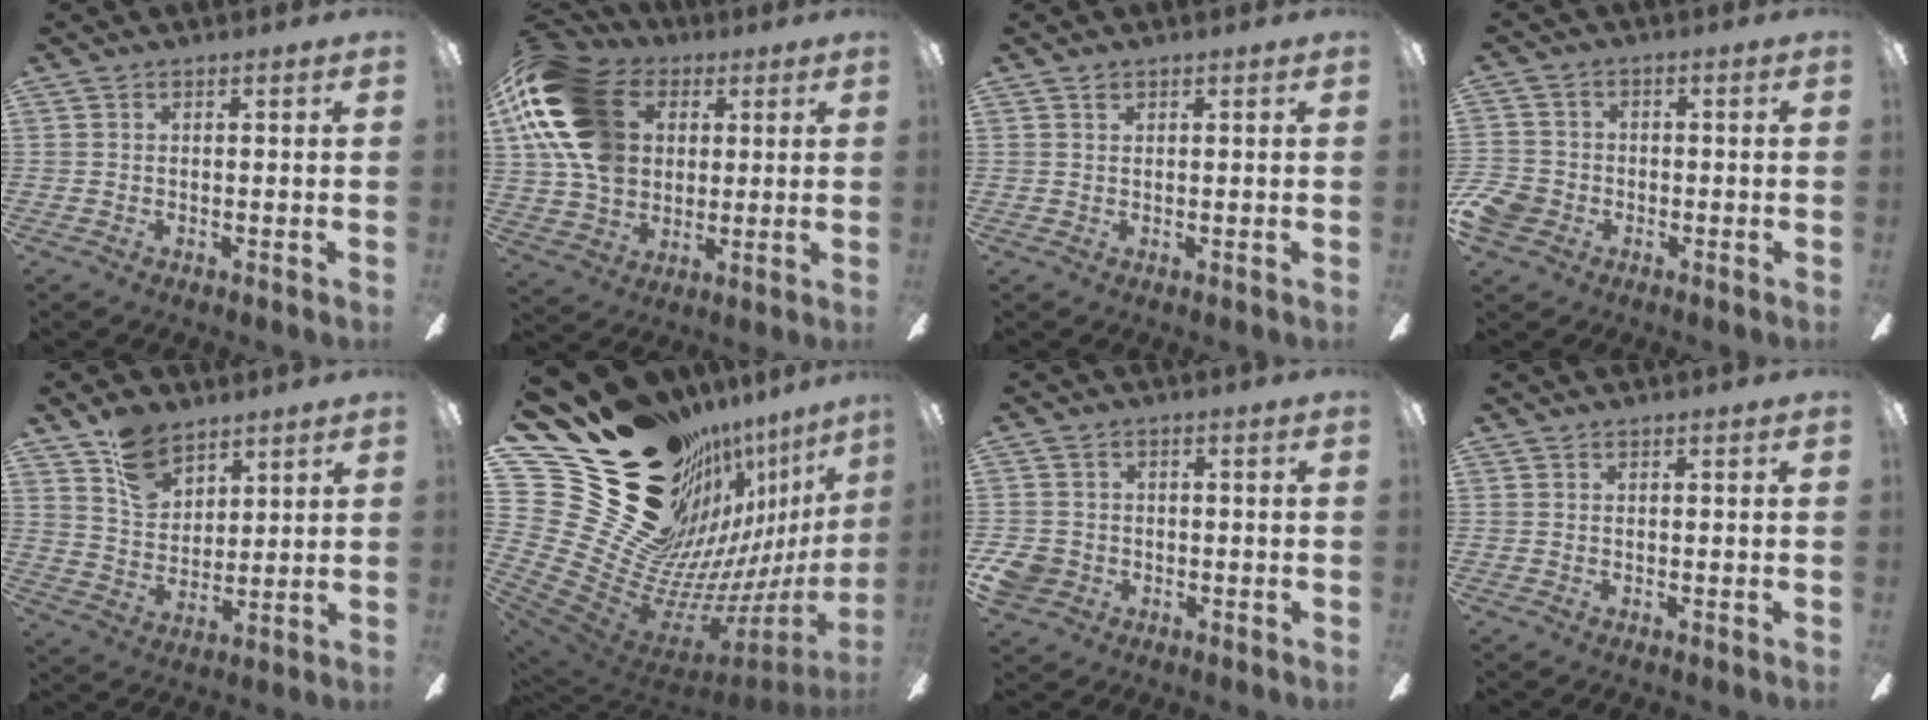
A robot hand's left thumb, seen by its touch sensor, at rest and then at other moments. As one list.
[{"total": 21.8, "force": [6.0, 15.9, 13.6], "torque": [-0.274, -0.002, 0.112]}, {"total": 0.9, "force": [0.6, 0.5, 0.4], "torque": [-0.009, 0.002, 0.011]}, {"total": 6.8, "force": [-2.7, 5.4, 3.0], "torque": [-0.081, 0.018, -0.051]}, {"total": 10.8, "force": [7.5, 6.7, 3.8], "torque": [-0.071, -0.031, 0.145]}, {"total": 36.3, "force": [17.8, 22.5, 22.2], "torque": [-0.350, -0.200, 0.425]}, {"total": 5.7, "force": [-1.7, 4.9, 2.3], "torque": [-0.058, 0.010, -0.033]}, {"total": 0.0}]